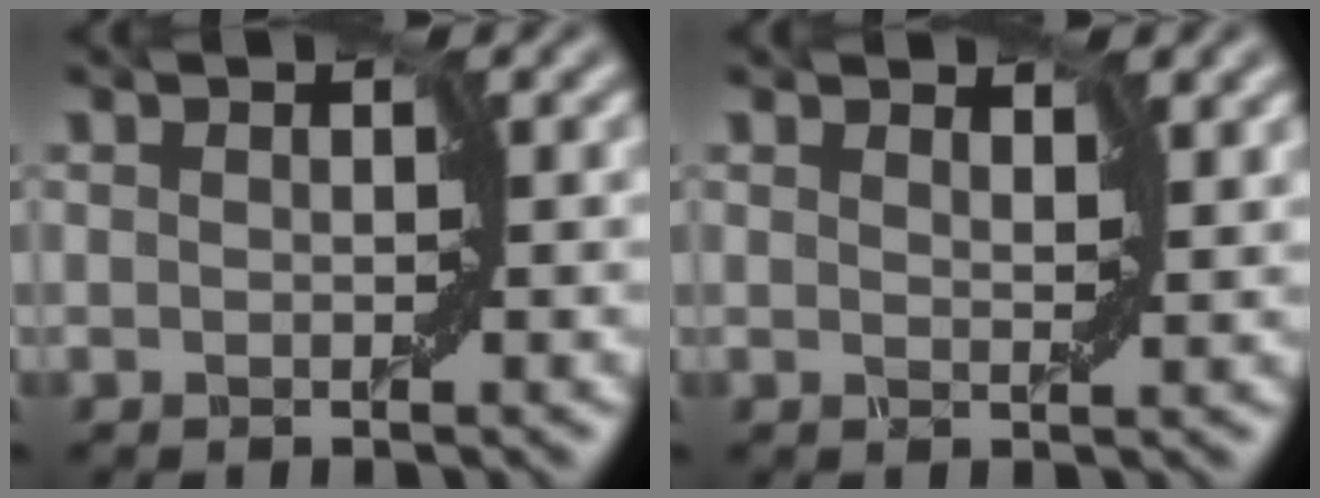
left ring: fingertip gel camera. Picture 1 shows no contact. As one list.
[{"total": 1.3, "force": [1.2, 0.1, 0.4], "torque": [-0.013, 0.002, 0.022]}]